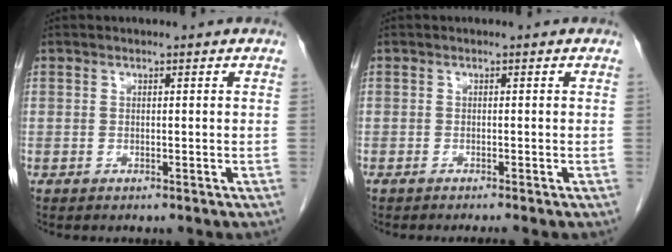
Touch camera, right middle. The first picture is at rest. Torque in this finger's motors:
{"motor_torque": [0.11, -0.07, 0.00, 0.00]}